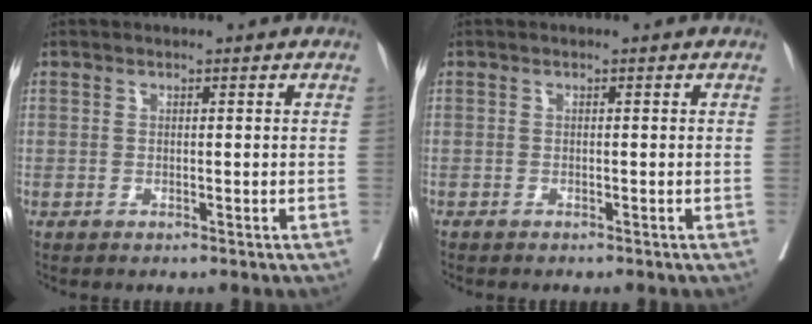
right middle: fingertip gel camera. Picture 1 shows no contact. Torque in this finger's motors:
{"motor_torque": [-0.35, -0.11, 0.03, 0.01]}